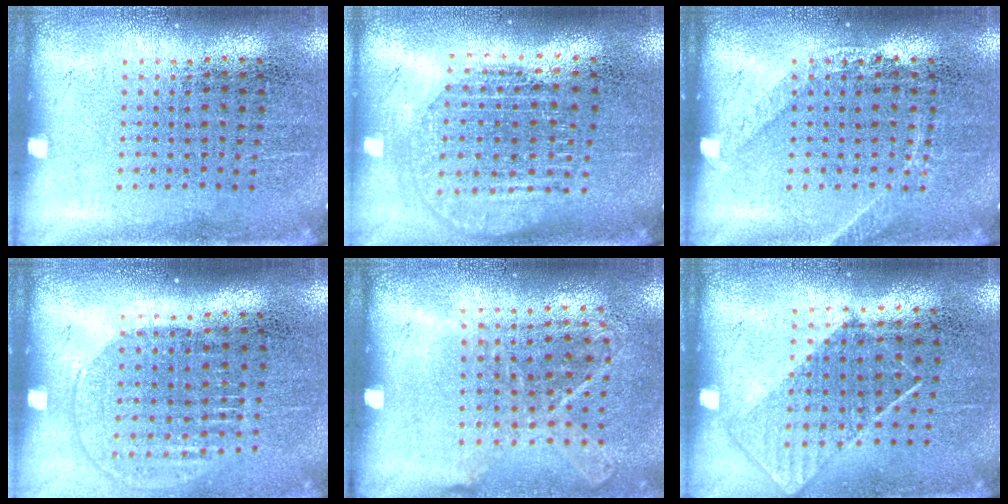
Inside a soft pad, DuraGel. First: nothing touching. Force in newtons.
{"total": 1.9, "press": 1.5, "slide": 1.0}
{"total": 1.4, "press": 1.3, "slide": 0.2}
{"total": 1.5, "press": 1.2, "slide": 0.8}
{"total": 1.1, "press": 0.9, "slide": 0.6}
{"total": 0.8, "press": 0.7, "slide": 0.5}